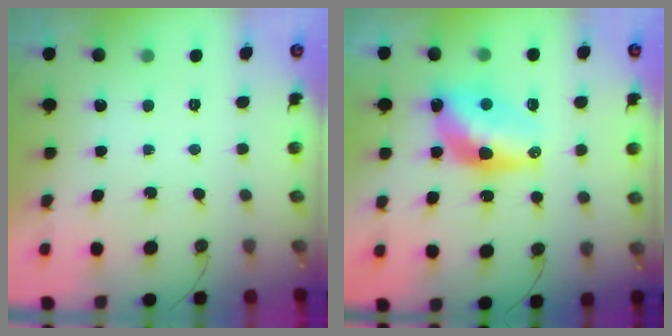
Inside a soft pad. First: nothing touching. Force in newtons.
{"total": 12.7, "press": 12.7, "slide": 0.8}